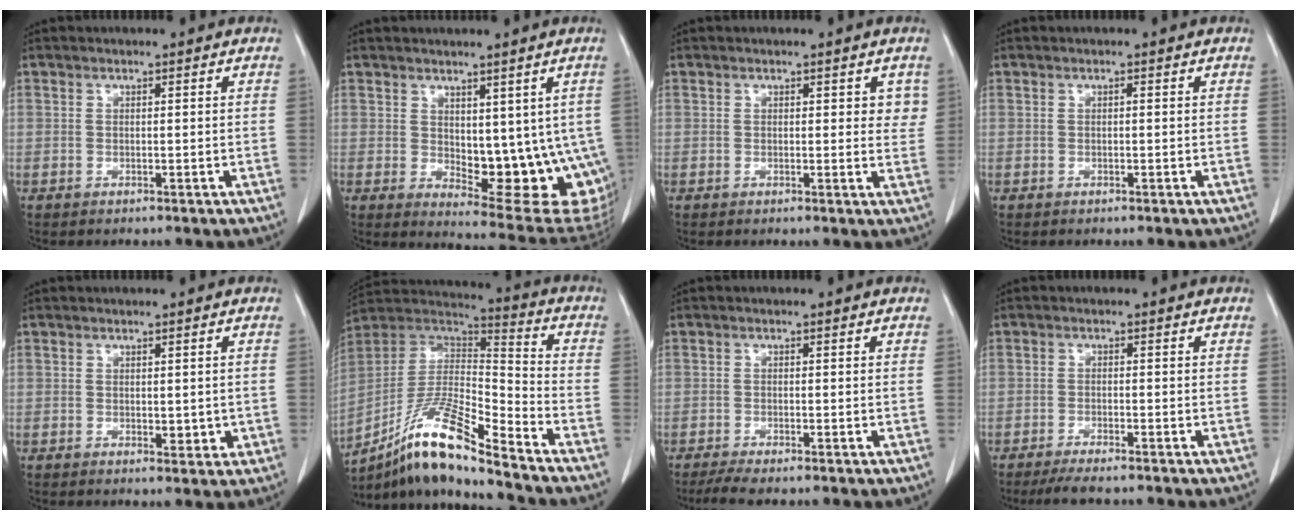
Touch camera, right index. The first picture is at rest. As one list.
[{"total": 14.5, "force": [0.0, 6.6, 12.9], "torque": [-0.141, -0.013, 0.020]}, {"total": 2.6, "force": [1.2, 1.5, 1.8], "torque": [-0.007, -0.003, 0.010]}, {"total": 0.0}, {"total": 2.3, "force": [-0.1, 1.2, 1.9], "torque": [-0.022, -0.004, 0.005]}, {"total": 16.1, "force": [-11.8, 1.2, 10.8], "torque": [-0.207, 0.008, -0.212]}, {"total": 3.6, "force": [-2.9, 0.3, 2.1], "torque": [-0.036, -0.009, -0.048]}, {"total": 5.2, "force": [-4.6, 0.5, 2.5], "torque": [-0.039, -0.013, -0.075]}]